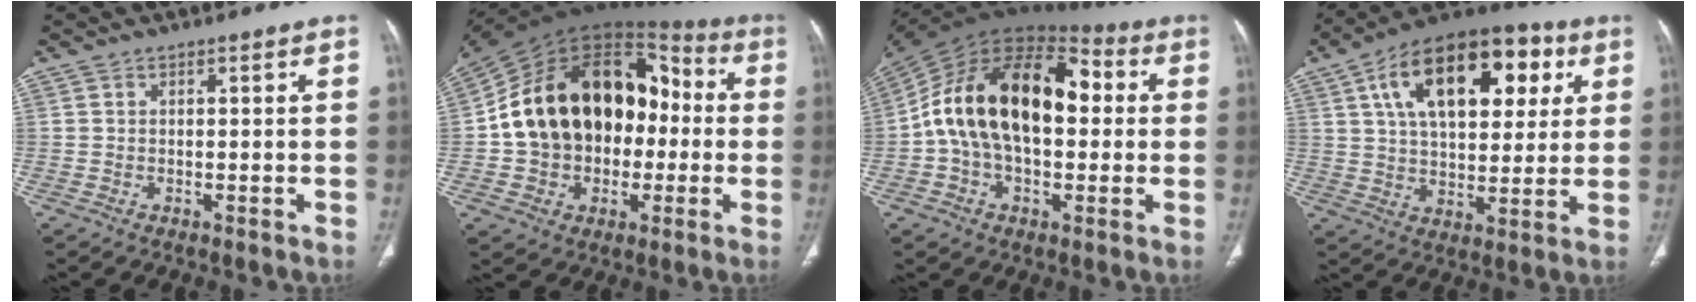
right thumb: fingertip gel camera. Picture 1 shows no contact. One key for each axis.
{"total": 25.4, "fx": -0.7, "fy": 18.3, "fz": 17.6, "tx": -0.276, "ty": 0.046, "tz": -0.008}
{"total": 23.5, "fx": 1.9, "fy": 14.1, "fz": 18.6, "tx": -0.312, "ty": 0.039, "tz": 0.021}
{"total": 23.2, "fx": 8.2, "fy": 12.7, "fz": 17.7, "tx": -0.250, "ty": 0.008, "tz": 0.126}